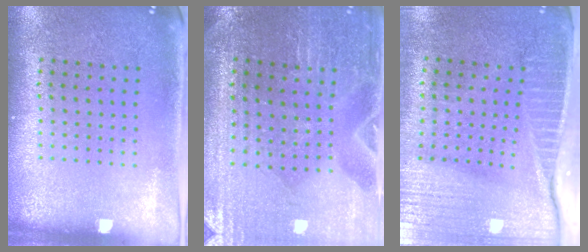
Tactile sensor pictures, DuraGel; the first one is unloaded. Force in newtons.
{"total": 0.8, "press": 0.8, "slide": 0.1}
{"total": 4.1, "press": 3.6, "slide": 1.9}